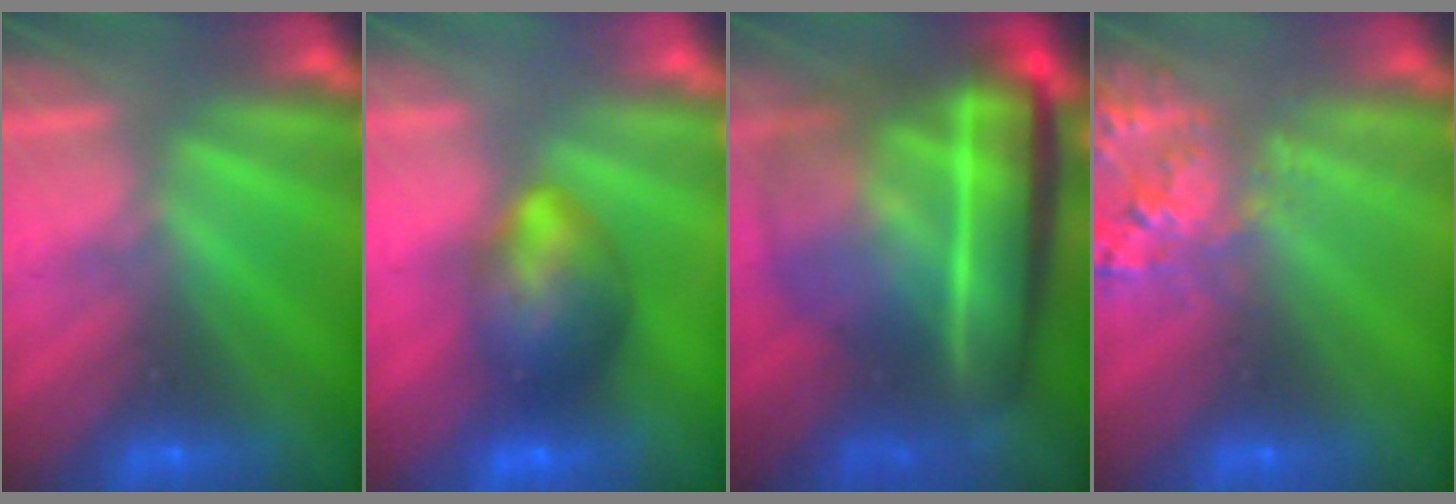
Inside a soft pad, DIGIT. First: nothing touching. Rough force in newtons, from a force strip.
{"total": 9.5}
{"total": 7.5}
{"total": 2.6}